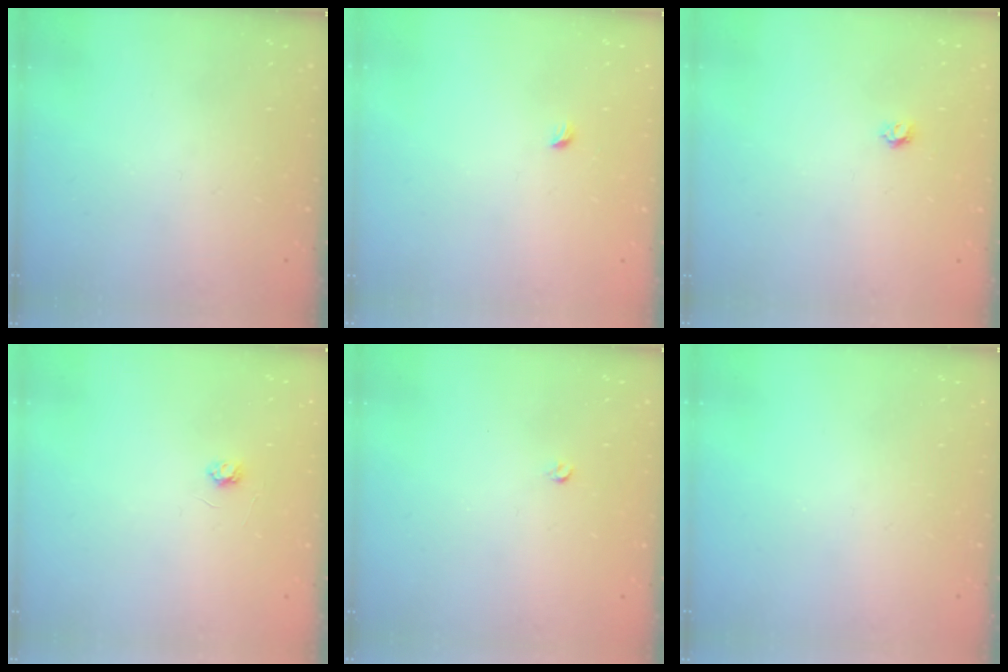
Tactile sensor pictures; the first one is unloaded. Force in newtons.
{"total": 2.7, "press": 2.6, "slide": 0.6}
{"total": 3.3, "press": 3.3, "slide": 0.3}
{"total": 2.6, "press": 2.6, "slide": 0.3}
{"total": 2.6, "press": 2.5, "slide": 0.4}
{"total": 0.0}